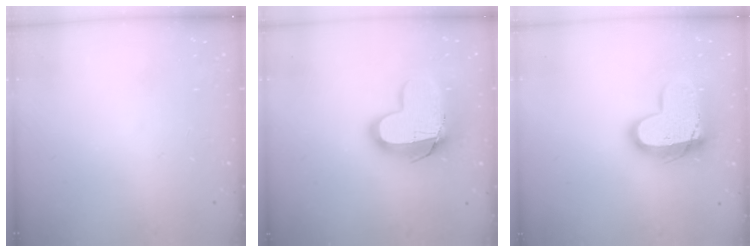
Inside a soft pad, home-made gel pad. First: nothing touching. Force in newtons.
{"total": 15.0, "press": 14.9, "slide": 1.3}
{"total": 15.3, "press": 15.2, "slide": 1.2}